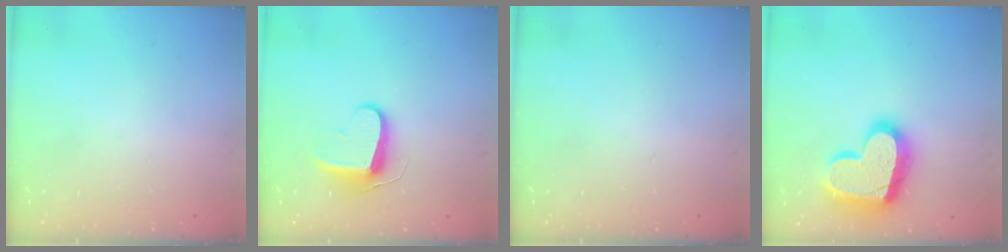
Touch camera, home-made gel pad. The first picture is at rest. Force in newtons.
{"total": 9.5, "press": 9.5, "slide": 0.3}
{"total": 0.0}
{"total": 20.9, "press": 20.8, "slide": 1.8}